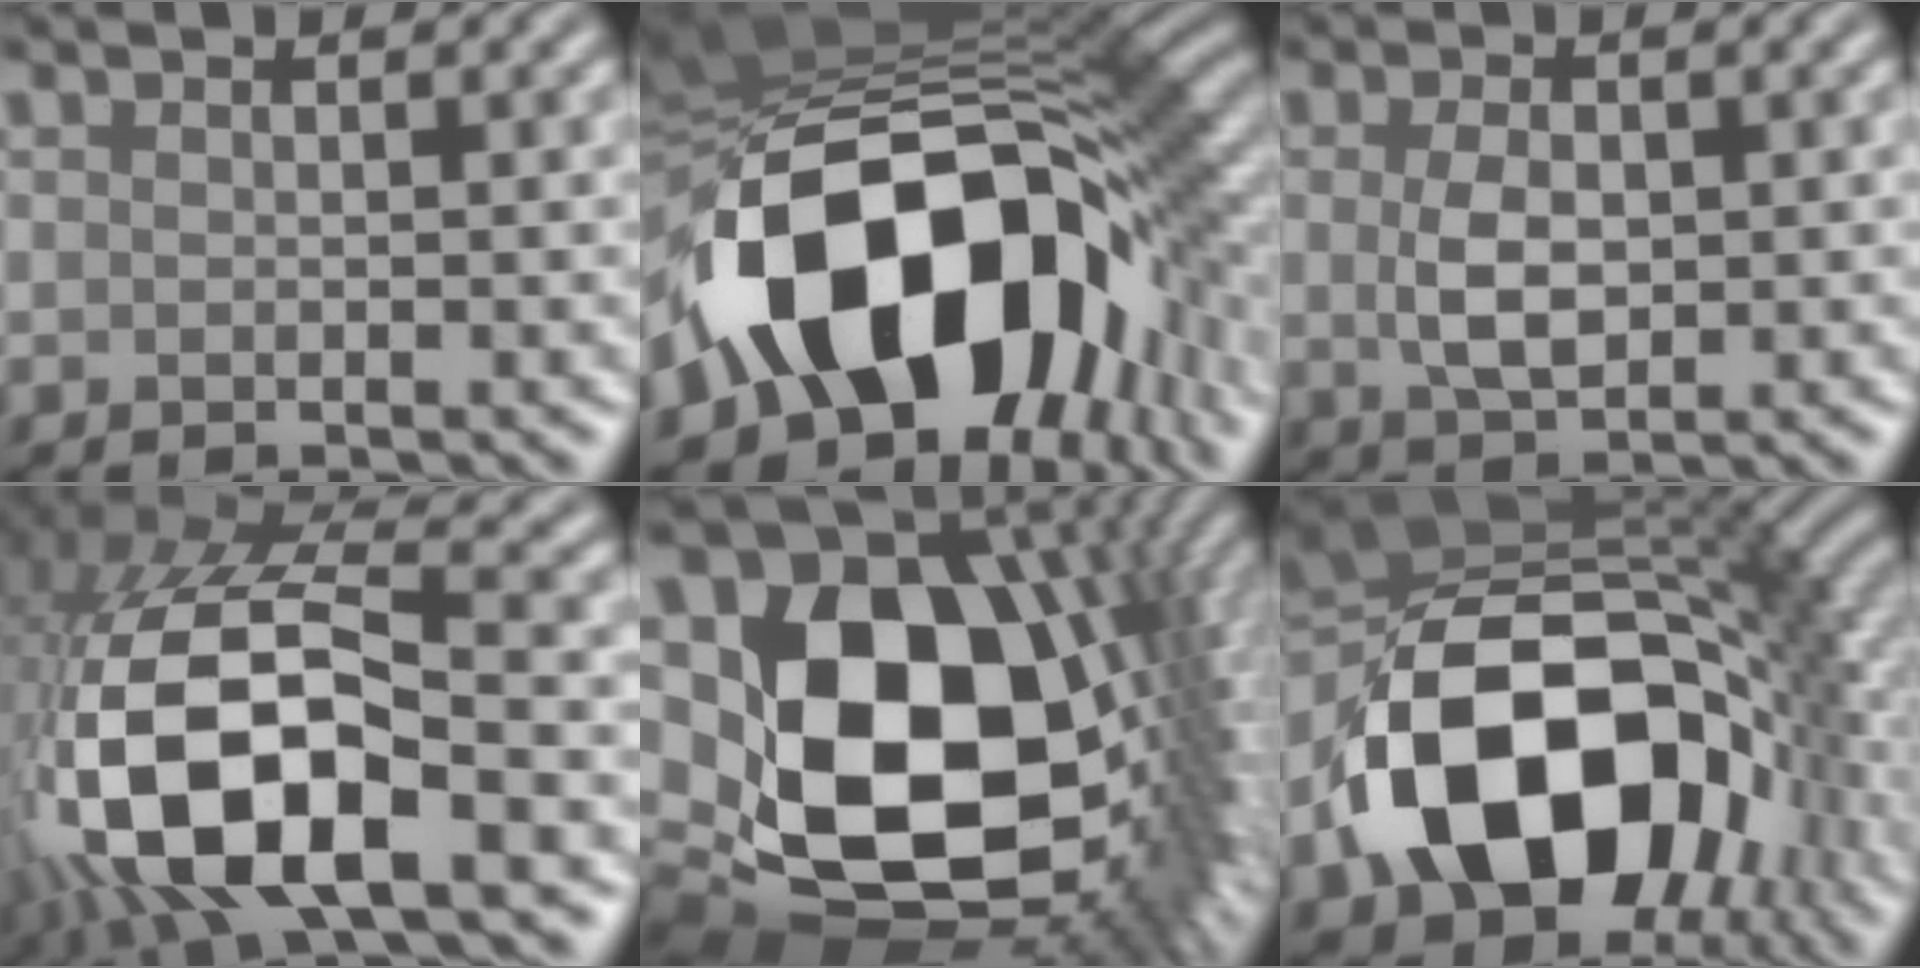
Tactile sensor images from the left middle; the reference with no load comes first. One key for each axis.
{"total": 16.2, "fx": -4.4, "fy": 10.4, "fz": 11.7, "tx": -0.183, "ty": -0.027, "tz": -0.064}
{"total": 3.4, "fx": 0.2, "fy": 2.0, "fz": 2.8, "tx": -0.062, "ty": 0.001, "tz": 0.007}
{"total": 15.1, "fx": -3.8, "fy": 7.2, "fz": 12.7, "tx": -0.263, "ty": -0.014, "tz": -0.060}
{"total": 20.8, "fx": 2.7, "fy": 13.9, "fz": 15.2, "tx": -0.289, "ty": -0.045, "tz": 0.097}
{"total": 17.4, "fx": -4.4, "fy": 11.6, "fz": 12.2, "tx": -0.220, "ty": -0.010, "tz": -0.080}